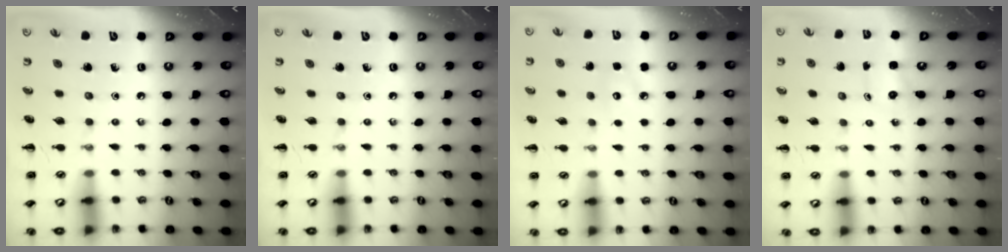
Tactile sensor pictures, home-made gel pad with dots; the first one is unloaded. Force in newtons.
{"total": 0.0}
{"total": 6.3, "press": 6.1, "slide": 1.7}
{"total": 2.4, "press": 2.4, "slide": 0.6}